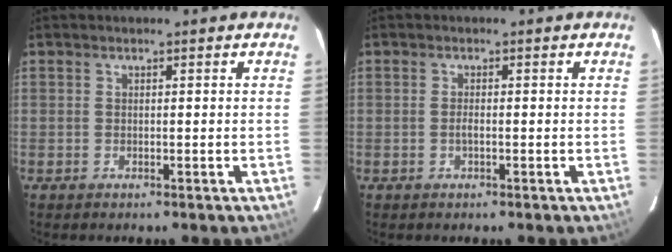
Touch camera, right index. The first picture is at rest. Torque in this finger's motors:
{"motor_torque": [0.28, -0.17, 0.11, 0.04]}